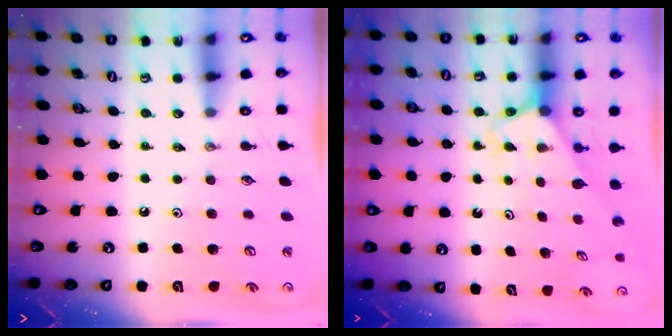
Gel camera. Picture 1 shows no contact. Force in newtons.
{"total": 2.7, "press": 2.7, "slide": 0.1}